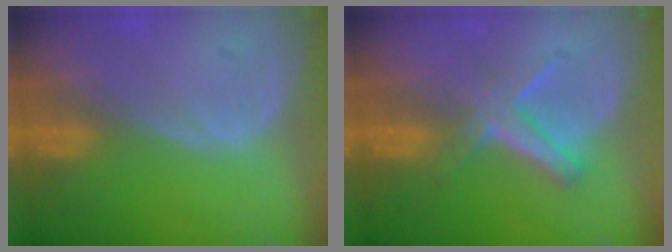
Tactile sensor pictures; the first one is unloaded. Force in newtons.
{"total": 5.8, "press": 5.1, "slide": 2.6}